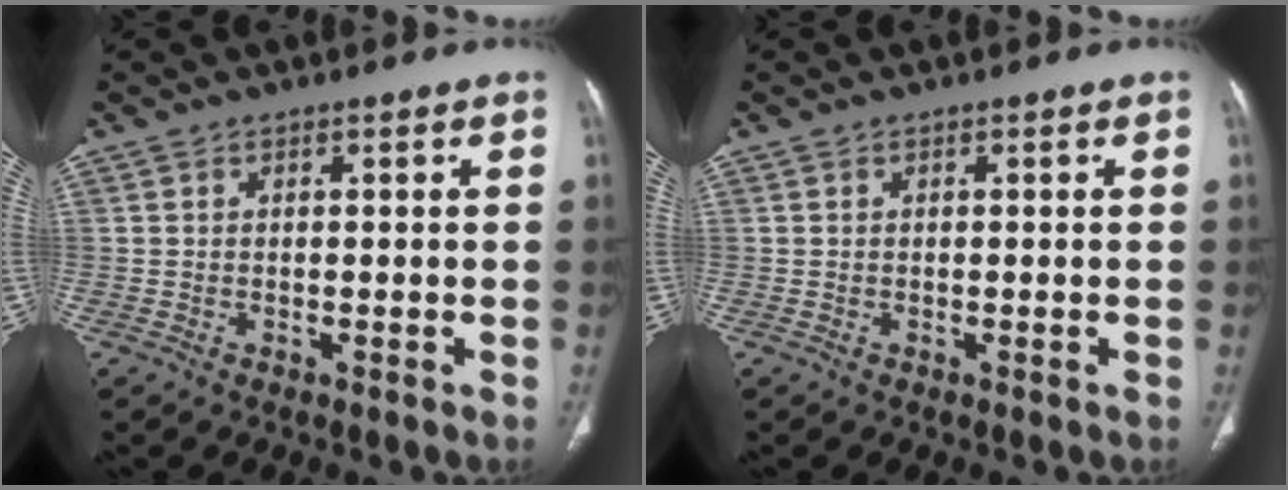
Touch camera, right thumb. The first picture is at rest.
{"total": 0.0}